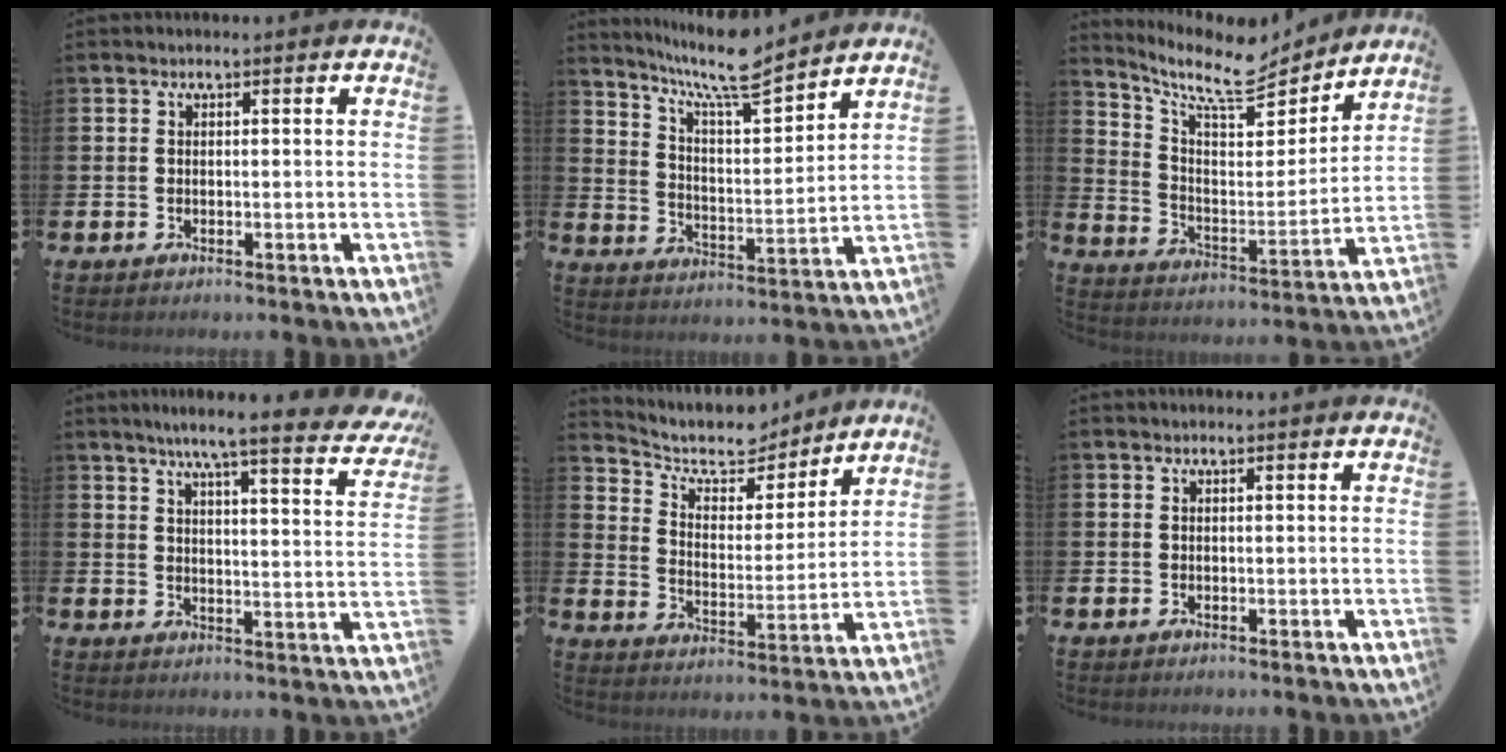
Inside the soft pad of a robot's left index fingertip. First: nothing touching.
{"total": 9.6, "force": [8.9, 1.2, 3.6], "torque": [-0.097, -0.055, 0.158]}
{"total": 9.8, "force": [8.3, 2.9, 4.4], "torque": [-0.104, -0.060, 0.135]}
{"total": 6.7, "force": [5.8, 0.1, 3.4], "torque": [-0.074, -0.039, 0.093]}
{"total": 8.3, "force": [7.5, 3.1, 1.9], "torque": [-0.067, -0.057, 0.129]}
{"total": 0.0}